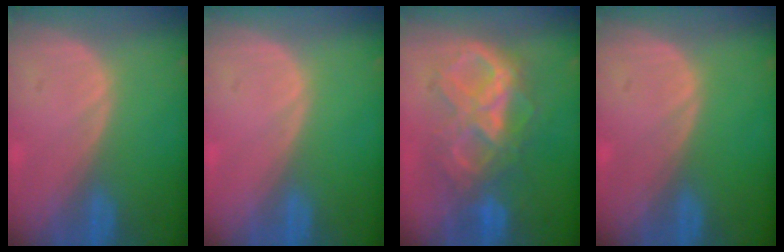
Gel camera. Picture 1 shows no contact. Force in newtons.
{"total": 0.0}
{"total": 9.3, "press": 9.2, "slide": 0.9}
{"total": 0.0}